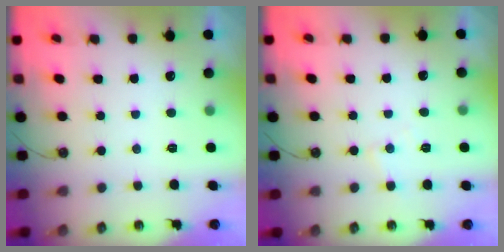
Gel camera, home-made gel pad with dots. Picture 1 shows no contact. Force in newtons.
{"total": 6.2, "press": 6.2, "slide": 0.7}